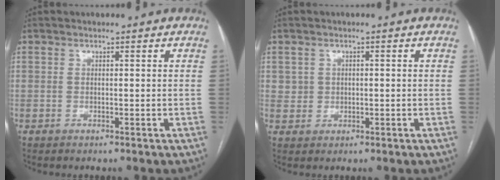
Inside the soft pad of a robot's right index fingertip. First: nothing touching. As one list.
[{"total": 2.0, "force": [0.3, 1.9, 0.2], "torque": [-0.005, 0.011, 0.009]}]